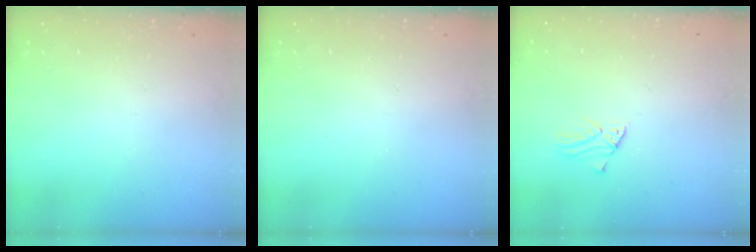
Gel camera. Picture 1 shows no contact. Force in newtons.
{"total": 0.0}
{"total": 1.1, "press": 1.1, "slide": 0.2}